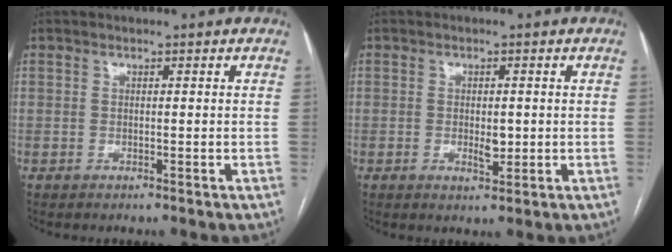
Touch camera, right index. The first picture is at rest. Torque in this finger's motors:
{"motor_torque": [-0.01, 0.04, 0.02, 0.01]}